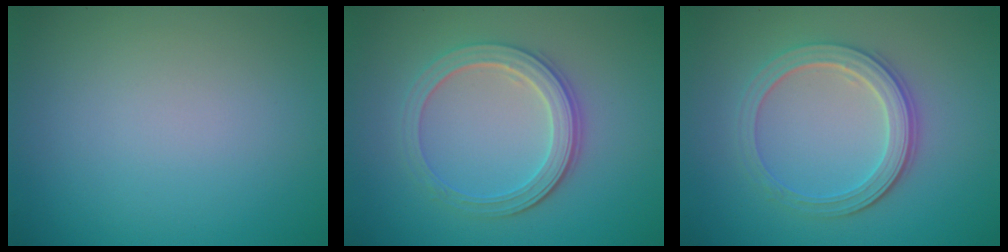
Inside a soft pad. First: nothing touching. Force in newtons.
{"total": 4.0, "press": 3.4, "slide": 2.0}
{"total": 4.0, "press": 3.4, "slide": 2.0}